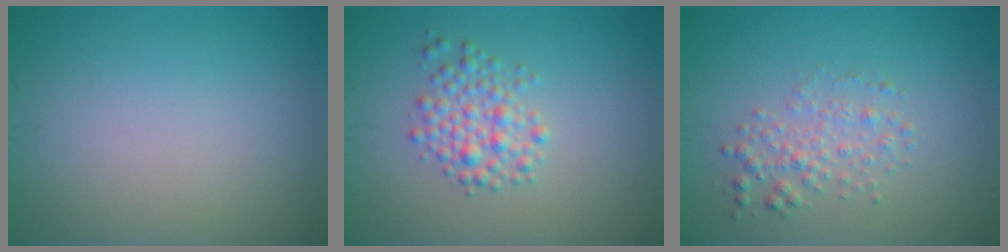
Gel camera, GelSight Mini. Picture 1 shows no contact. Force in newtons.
{"total": 2.8, "press": 2.8, "slide": 0.1}
{"total": 2.2, "press": 2.2, "slide": 0.0}